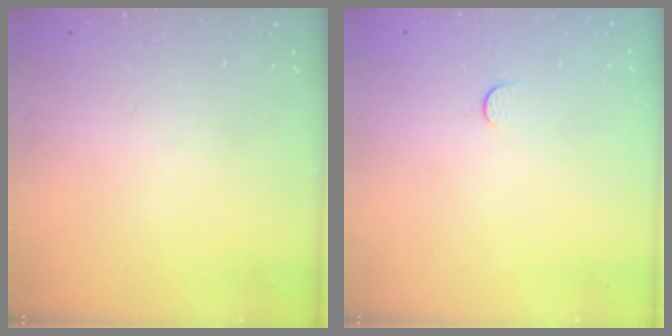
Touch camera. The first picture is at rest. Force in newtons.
{"total": 3.1, "press": 3.1, "slide": 0.4}